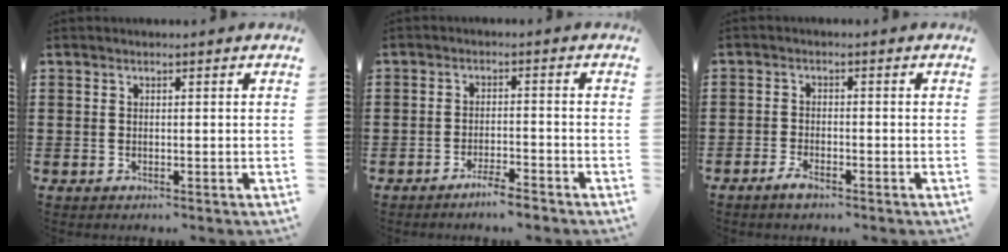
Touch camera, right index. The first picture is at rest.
{"total": 3.3, "force": [-3.0, 0.1, 1.3], "torque": [-0.021, 0.004, -0.058]}
{"total": 2.0, "force": [-1.8, 0.7, 0.8], "torque": [-0.023, 0.000, -0.036]}